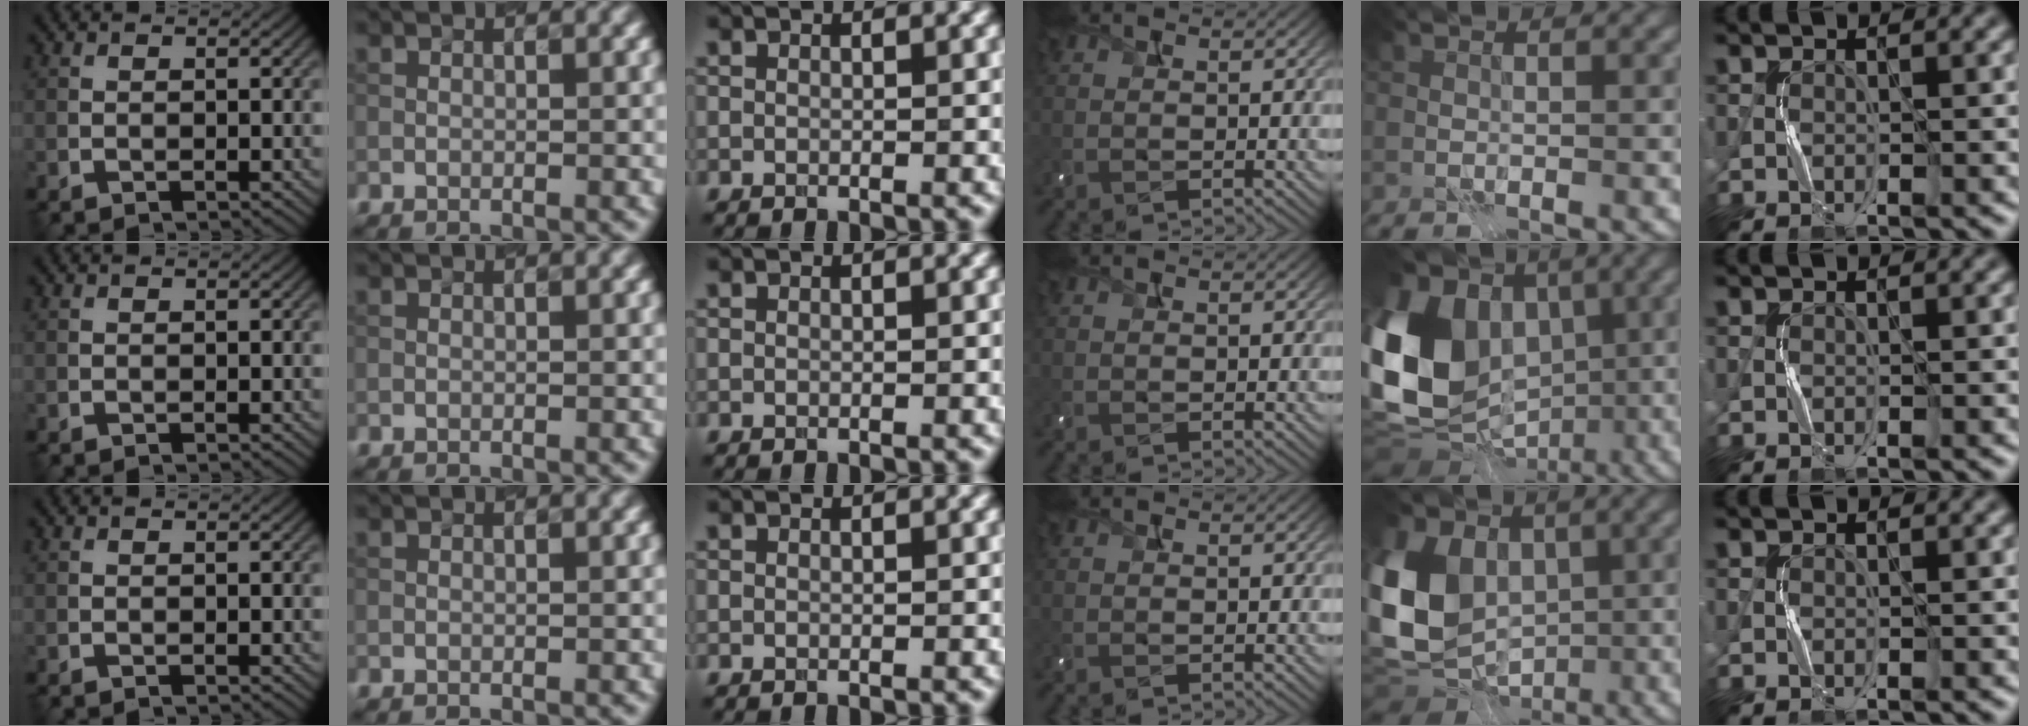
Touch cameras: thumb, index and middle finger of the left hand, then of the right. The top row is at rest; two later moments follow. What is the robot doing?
{"motion": "press", "object": "camera"}